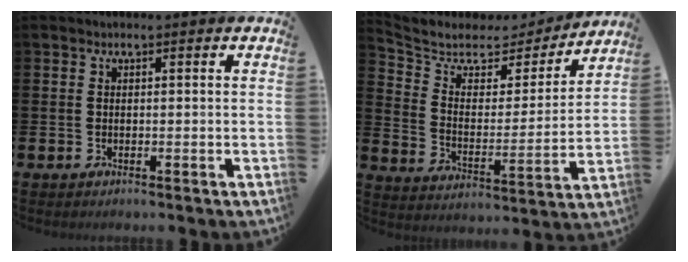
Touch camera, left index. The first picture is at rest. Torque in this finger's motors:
{"motor_torque": [0.92, -1.22, 0.09, 0.01]}